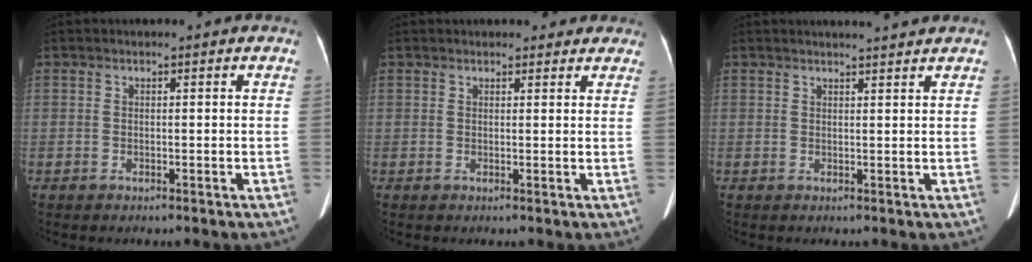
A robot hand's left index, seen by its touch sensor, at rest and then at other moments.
{"total": 3.4, "force": [3.0, 1.5, 0.4], "torque": [0.010, 0.006, 0.025]}
{"total": 4.3, "force": [4.1, -0.3, 1.3], "torque": [-0.018, 0.010, 0.046]}